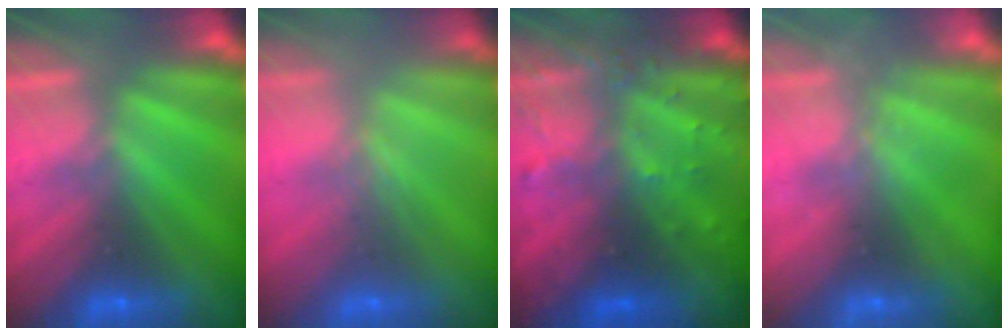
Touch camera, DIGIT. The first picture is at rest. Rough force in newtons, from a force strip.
{"total": 2.4}
{"total": 7.3}
{"total": 2.3}